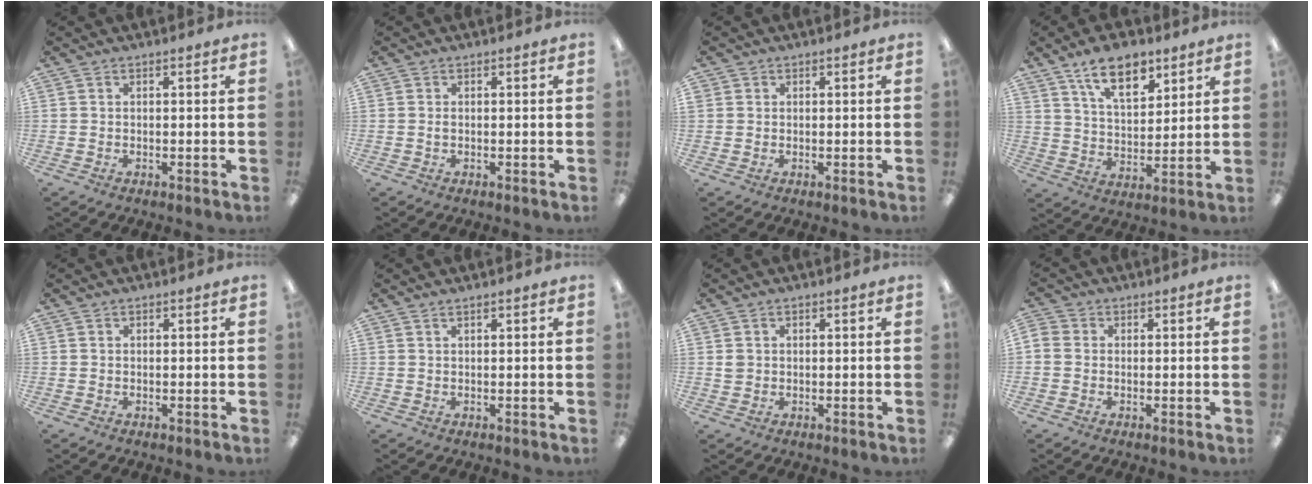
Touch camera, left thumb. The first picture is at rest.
{"total": 0.7, "force": [0.0, 0.2, 0.6], "torque": [-0.014, 0.000, -0.001]}
{"total": 0.8, "force": [0.3, 0.8, 0.0], "torque": [-0.001, 0.002, 0.006]}
{"total": 12.2, "force": [8.2, 5.9, 6.9], "torque": [-0.106, -0.033, 0.146]}
{"total": 0.0}
{"total": 0.7, "force": [0.6, 0.1, 0.3], "torque": [-0.008, 0.001, 0.010]}
{"total": 1.6, "force": [0.3, 1.4, 0.6], "torque": [-0.014, 0.003, 0.005]}
{"total": 2.1, "force": [-0.5, 1.8, 0.8], "torque": [-0.013, 0.008, -0.010]}